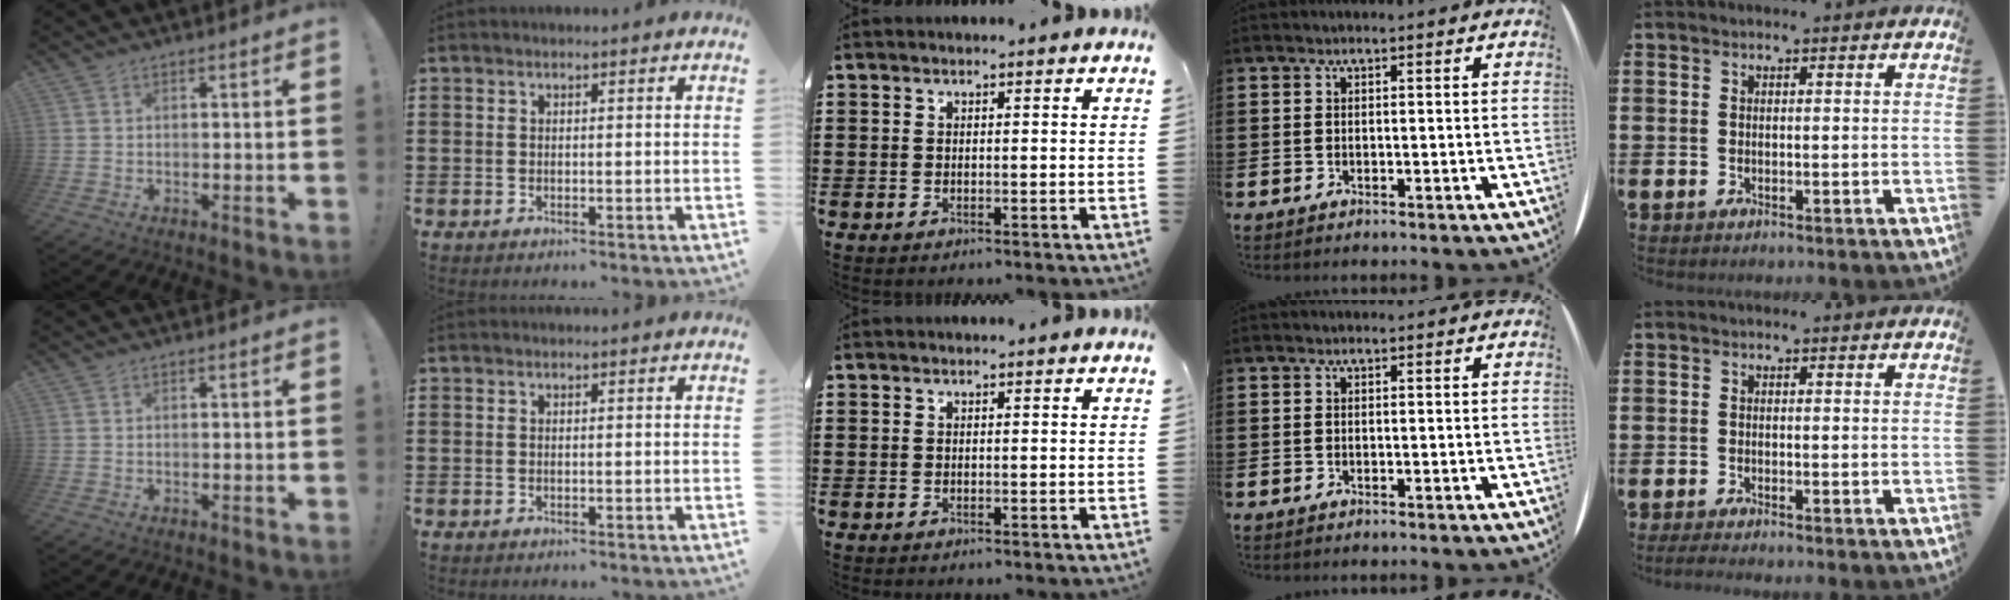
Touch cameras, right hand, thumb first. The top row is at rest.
{}